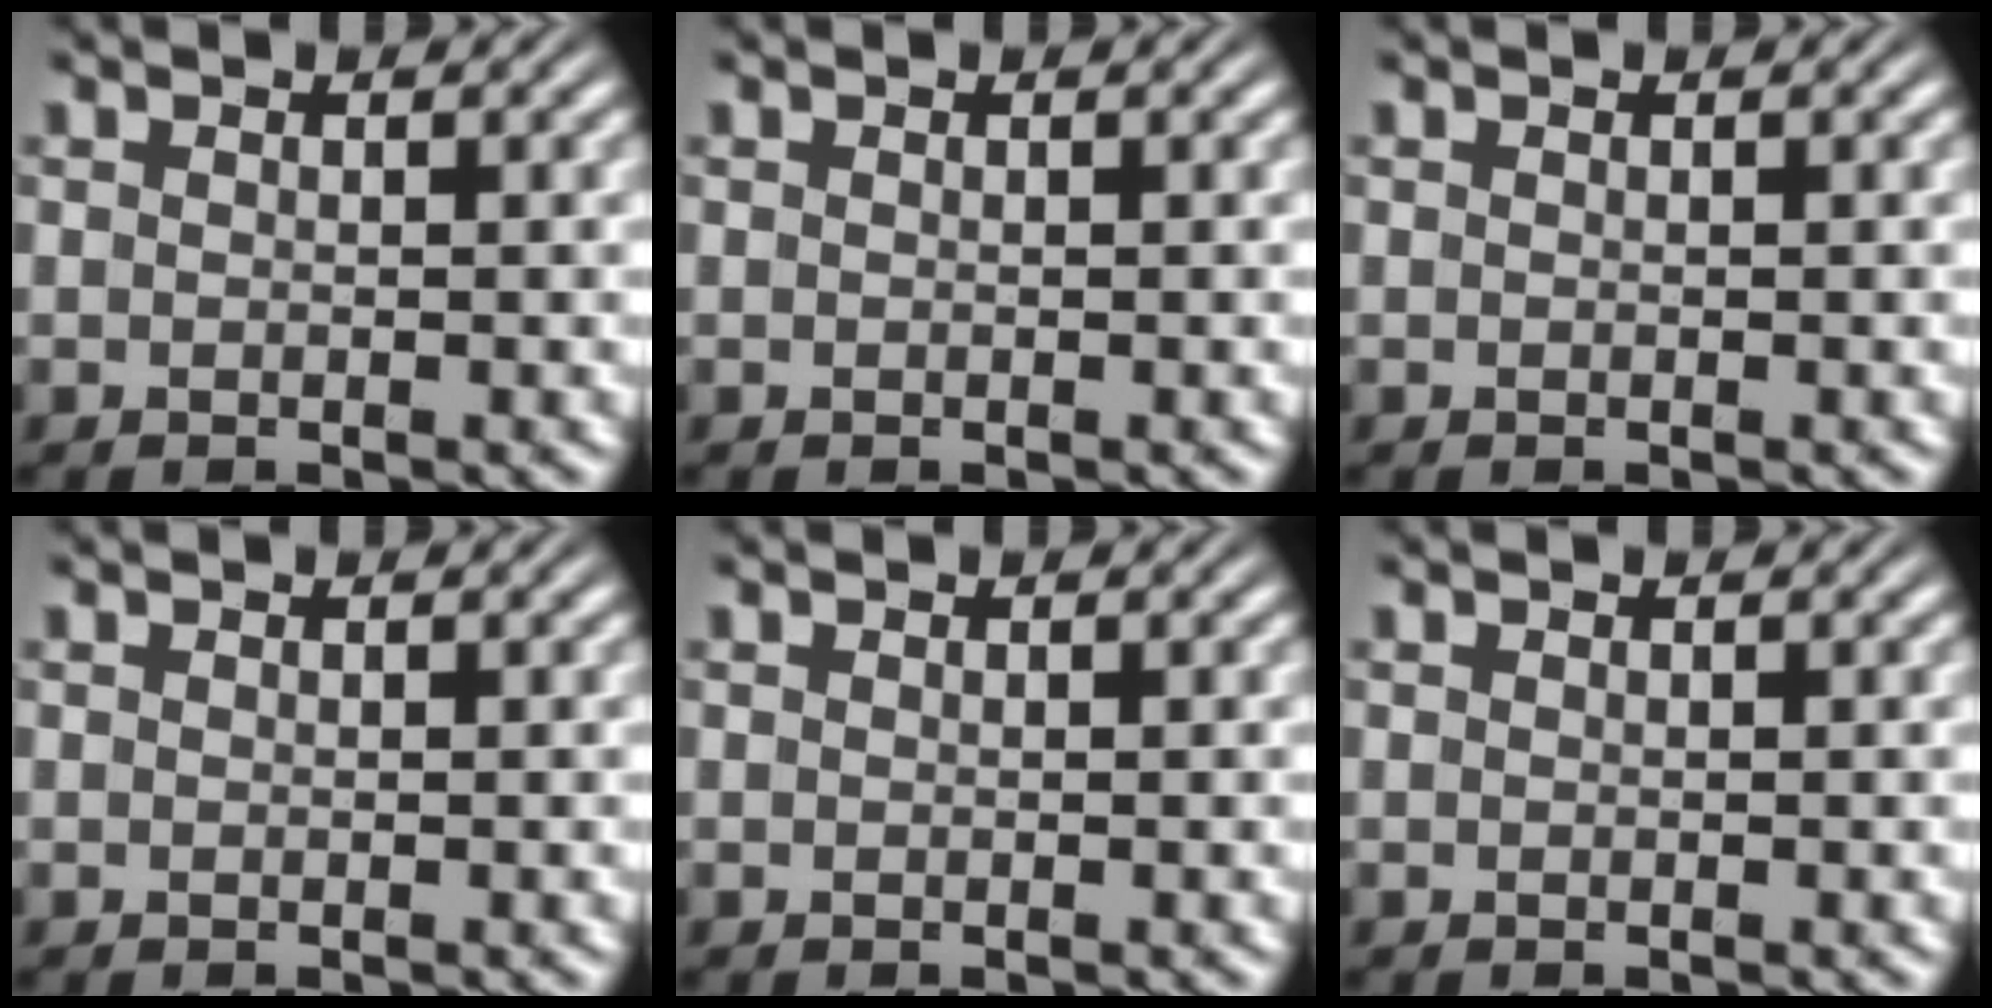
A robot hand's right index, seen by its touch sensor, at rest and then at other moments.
{"total": 0.0}
{"total": 0.0}
{"total": 0.0}
{"total": 0.0}
{"total": 0.0}